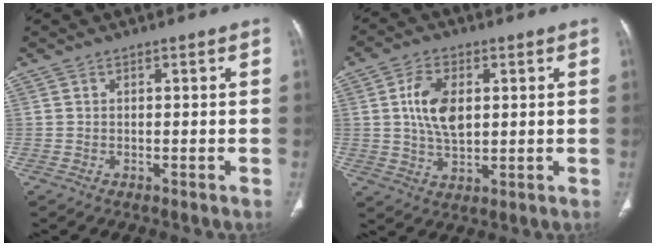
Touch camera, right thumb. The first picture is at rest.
{"total": 8.6, "force": [1.6, 5.1, 6.8], "torque": [-0.122, -0.004, 0.033]}